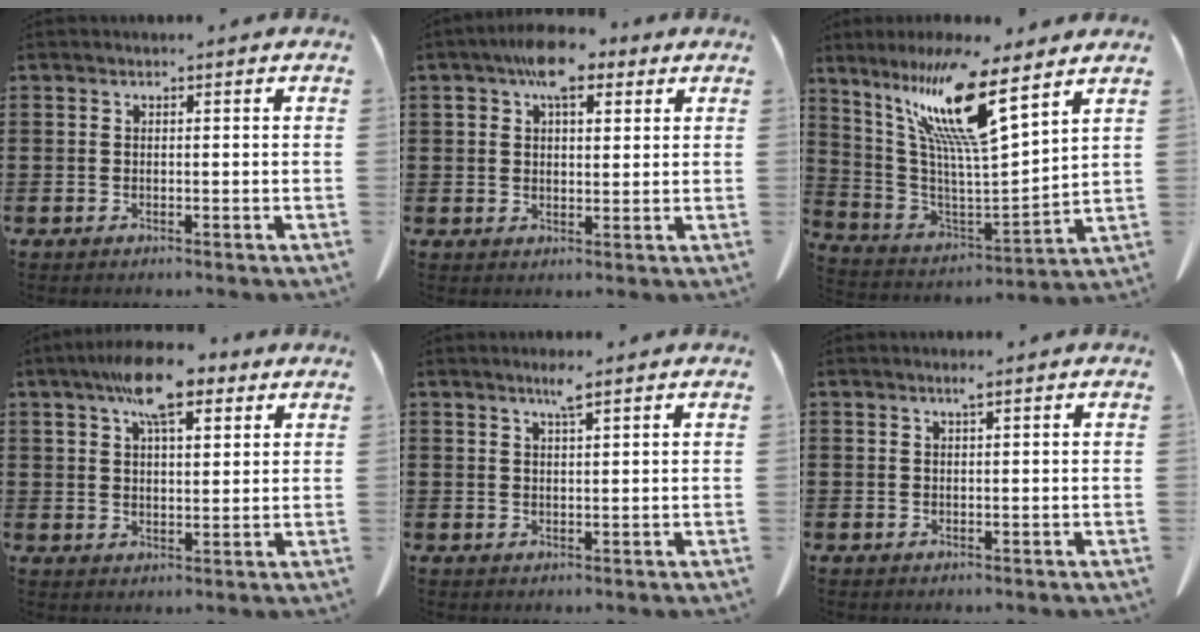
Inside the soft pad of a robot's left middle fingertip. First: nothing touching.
{"total": 7.4, "force": [4.4, 3.5, 4.8], "torque": [-0.084, 0.004, 0.074]}
{"total": 13.9, "force": [9.6, 1.1, 10.1], "torque": [-0.231, -0.036, 0.154]}
{"total": 10.3, "force": [6.6, 3.6, 7.1], "torque": [-0.128, -0.011, 0.114]}
{"total": 2.7, "force": [2.0, 0.0, 1.8], "torque": [-0.031, -0.003, 0.033]}
{"total": 1.0, "force": [0.6, 0.0, 0.7], "torque": [-0.015, -0.001, 0.011]}